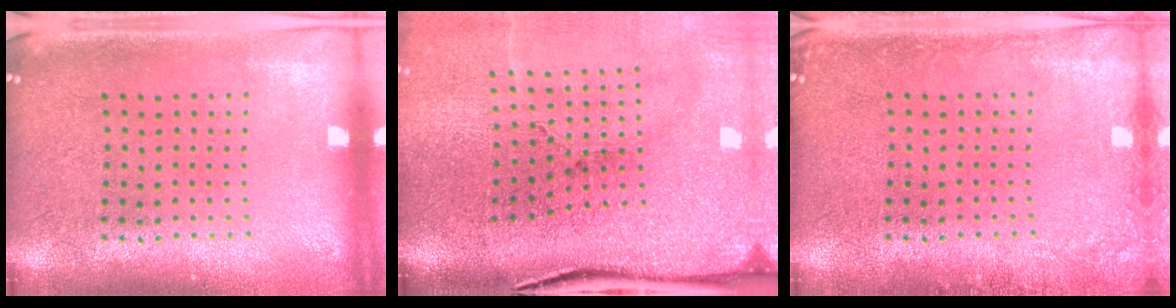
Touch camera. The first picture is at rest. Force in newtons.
{"total": 4.5, "press": 3.6, "slide": 2.6}
{"total": 1.4, "press": 1.4, "slide": 0.2}